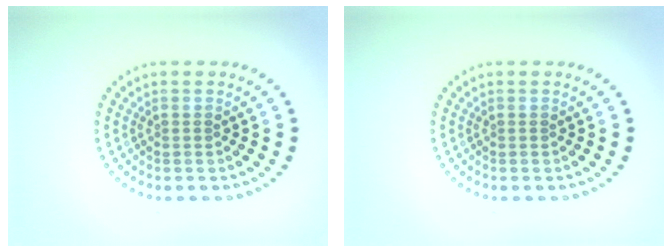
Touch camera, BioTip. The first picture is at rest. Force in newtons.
{"total": 0.0}